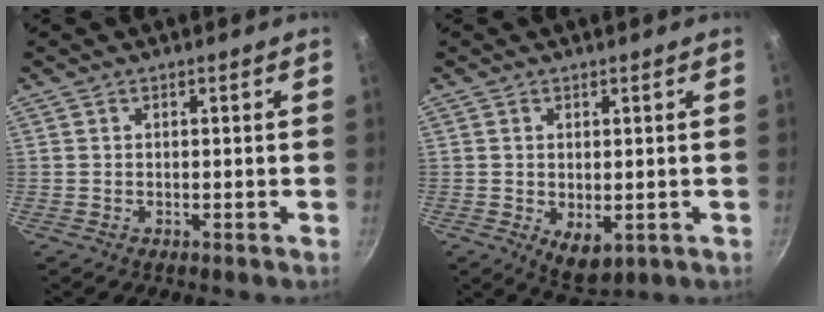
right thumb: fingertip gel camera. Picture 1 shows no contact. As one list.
[{"total": 5.5, "force": [-0.8, 3.1, 4.5], "torque": [-0.064, -0.017, -0.004]}]